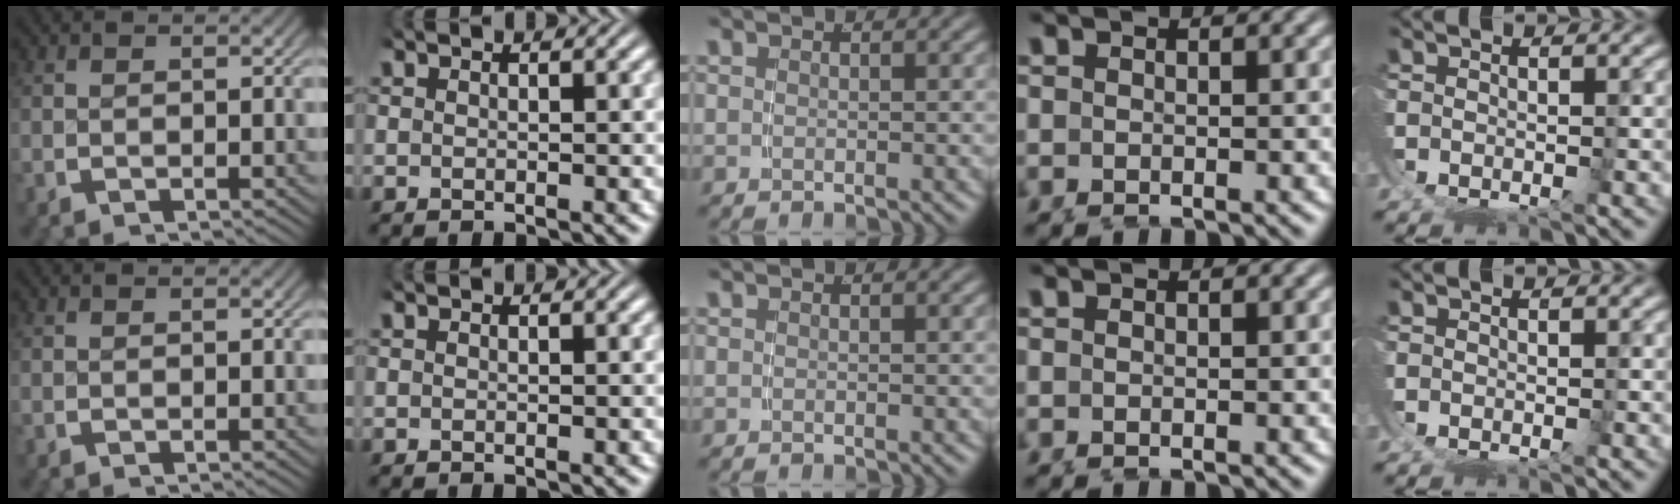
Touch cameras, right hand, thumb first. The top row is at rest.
{}